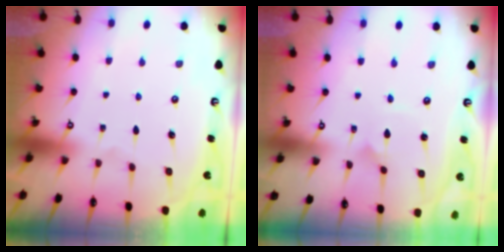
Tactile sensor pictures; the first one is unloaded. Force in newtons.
{"total": 1.6, "press": 1.6, "slide": 0.0}